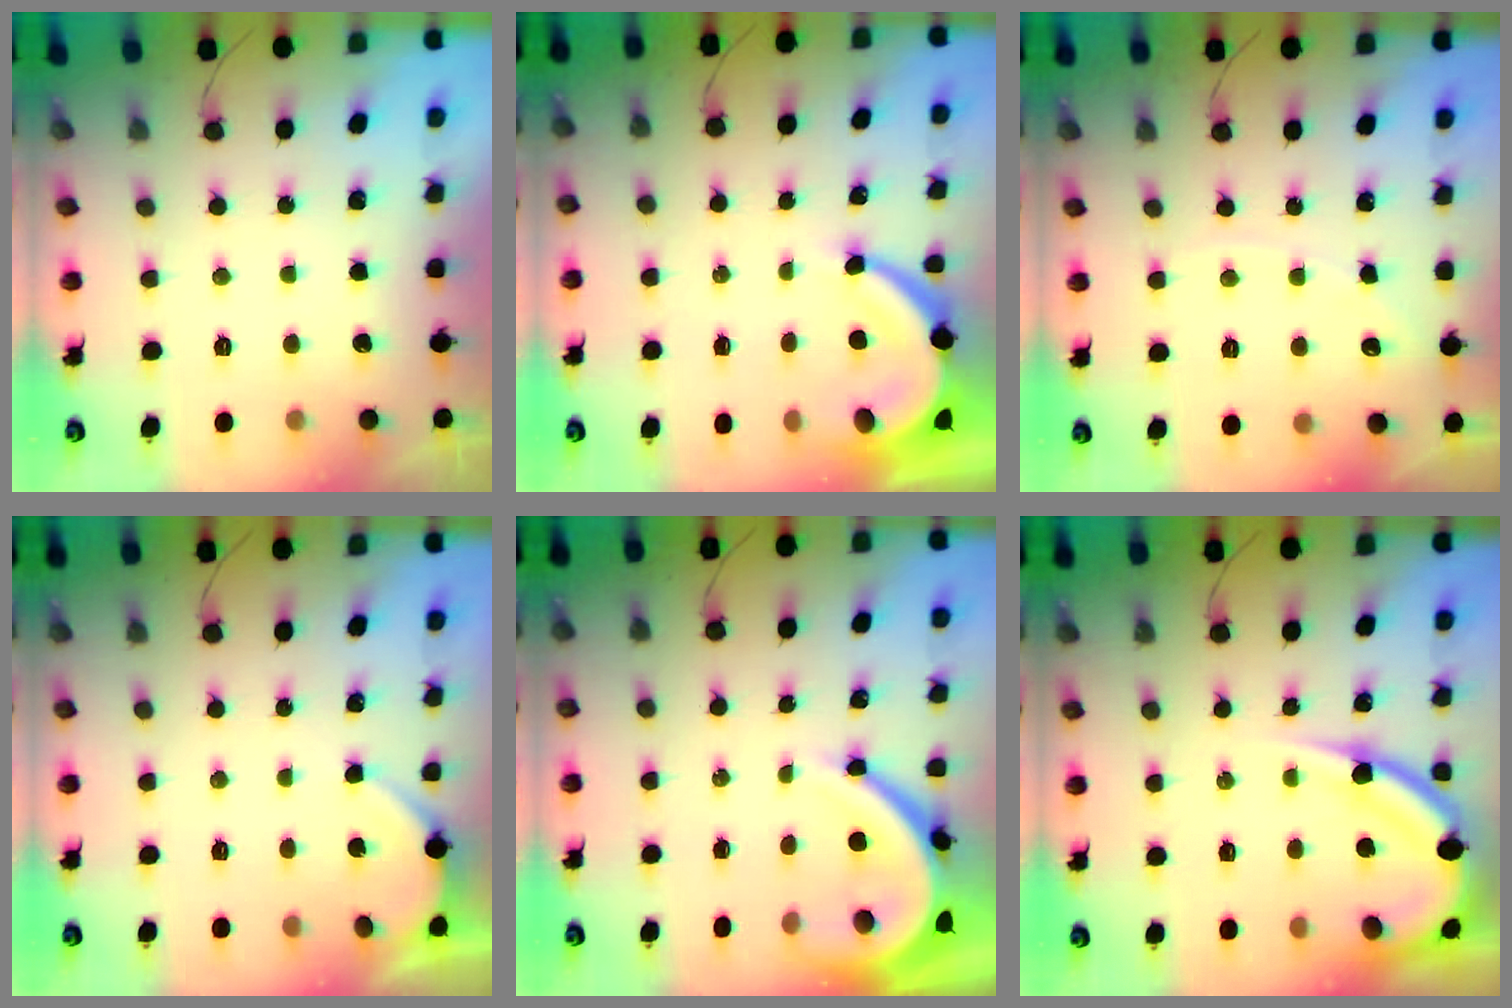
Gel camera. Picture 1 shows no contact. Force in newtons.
{"total": 7.3, "press": 7.2, "slide": 0.8}
{"total": 2.6, "press": 2.6, "slide": 0.4}
{"total": 3.3, "press": 3.3, "slide": 0.3}
{"total": 11.2, "press": 11.1, "slide": 1.4}
{"total": 13.3, "press": 13.3, "slide": 1.3}